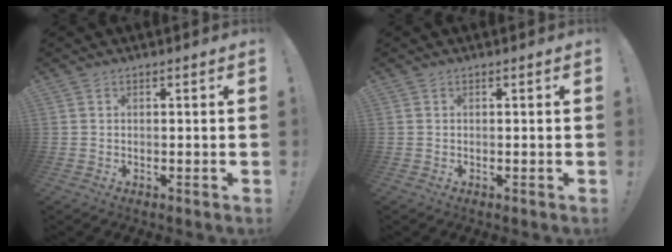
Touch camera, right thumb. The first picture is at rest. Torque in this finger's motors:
{"motor_torque": [0.00, 0.00, 0.00, 0.00, 0.00]}